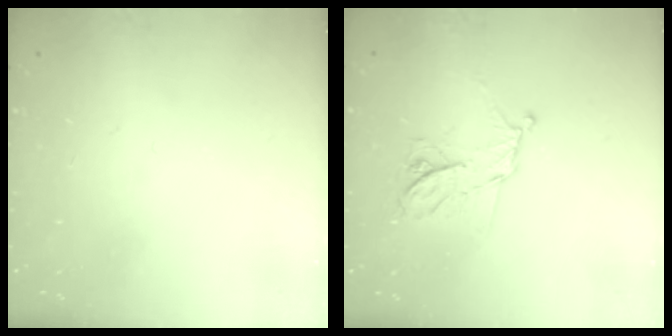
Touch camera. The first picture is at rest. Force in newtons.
{"total": 10.3, "press": 10.3, "slide": 0.3}